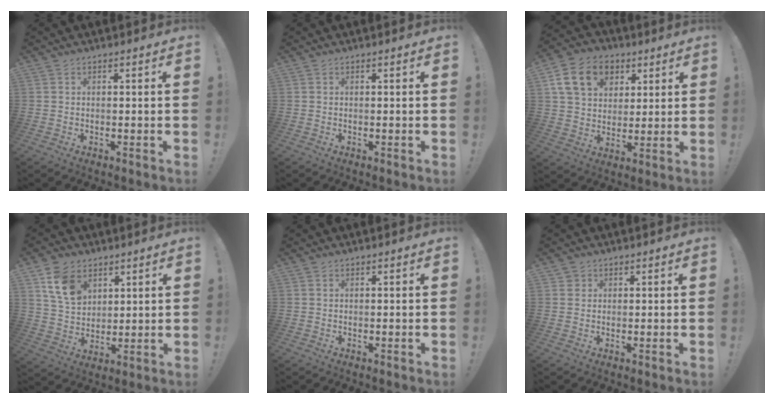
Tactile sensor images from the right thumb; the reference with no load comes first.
{"total": 0.0}
{"total": 16.2, "force": [6.6, 12.1, 8.6], "torque": [-0.128, -0.020, 0.128]}
{"total": 11.1, "force": [5.9, 7.7, 5.5], "torque": [-0.088, -0.021, 0.116]}
{"total": 0.0}
{"total": 1.4, "force": [0.7, 1.2, 0.1], "torque": [0.004, -0.004, 0.013]}